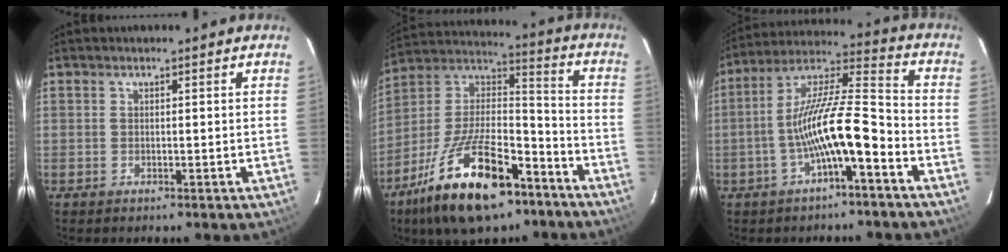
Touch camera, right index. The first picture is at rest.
{"total": 23.6, "force": [-14.0, 10.3, 16.0], "torque": [-0.308, 0.000, -0.229]}
{"total": 13.0, "force": [-5.3, 2.2, 11.7], "torque": [-0.225, 0.011, -0.095]}